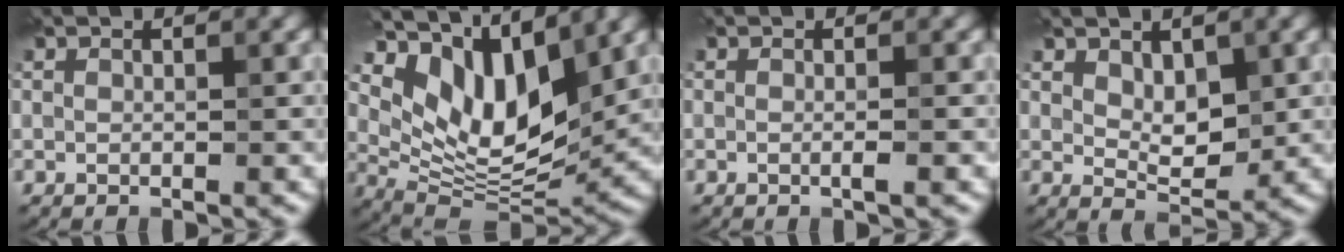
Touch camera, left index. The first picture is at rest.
{"total": 11.0, "force": [5.8, 5.3, 7.8], "torque": [-0.138, -0.004, 0.108]}
{"total": 1.2, "force": [-0.3, 0.2, 1.1], "torque": [-0.019, -0.003, -0.009]}
{"total": 3.4, "force": [1.1, 1.9, 2.6], "torque": [-0.046, -0.006, 0.023]}